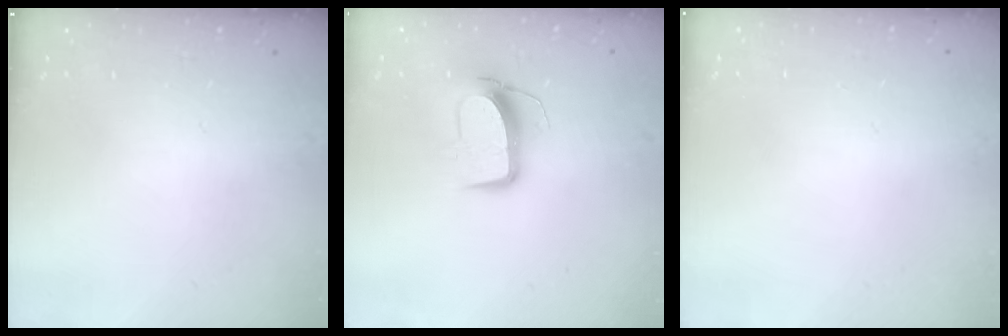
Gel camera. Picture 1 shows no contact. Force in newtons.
{"total": 10.3, "press": 10.3, "slide": 0.5}
{"total": 0.0}